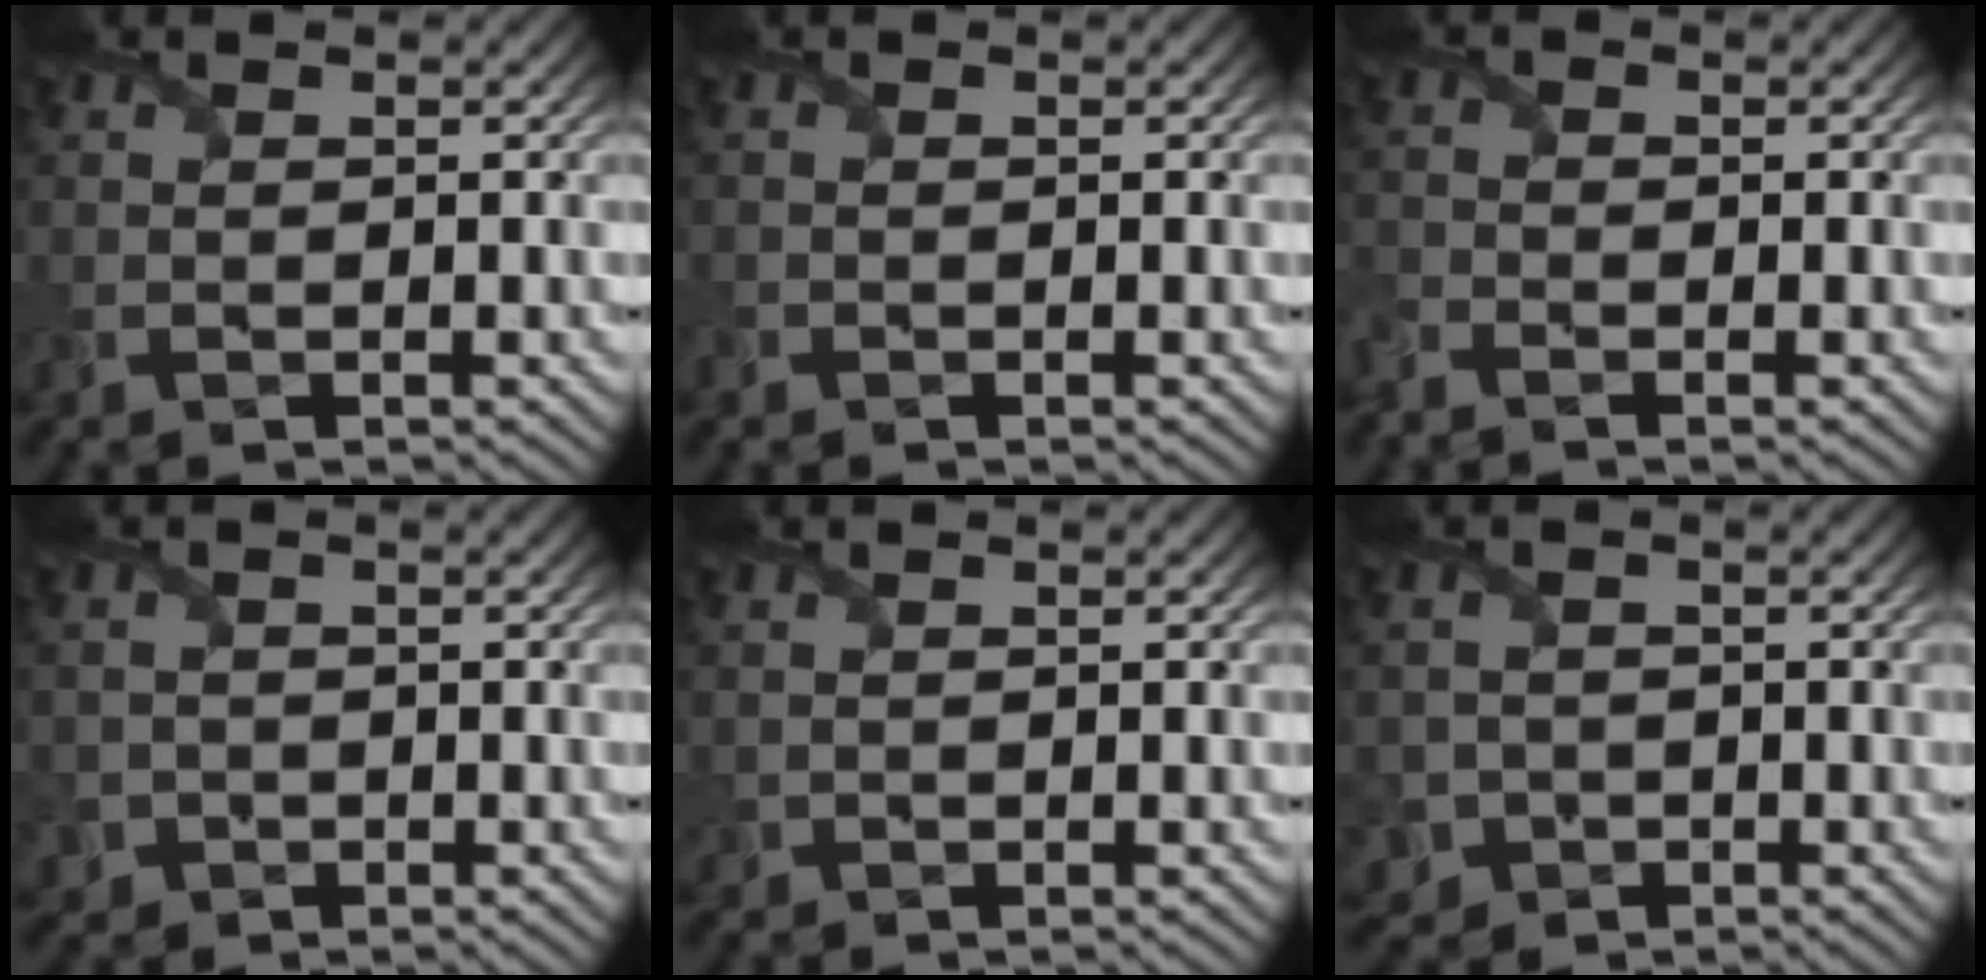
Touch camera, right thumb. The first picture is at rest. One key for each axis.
{"total": 0.6, "fx": -0.5, "fy": 0.3, "fz": 0.0, "tx": -0.001, "ty": -0.005, "tz": -0.009}
{"total": 2.7, "fx": -2.3, "fy": 1.0, "fz": 1.0, "tx": -0.031, "ty": -0.013, "tz": -0.061}
{"total": 2.5, "fx": -1.0, "fy": 2.2, "fz": 0.3, "tx": -0.008, "ty": -0.009, "tz": -0.020}
{"total": 0.7, "fx": -0.1, "fy": 0.7, "fz": 0.2, "tx": -0.006, "ty": -0.006, "tz": -0.001}
{"total": 3.7, "fx": -1.5, "fy": 3.3, "fz": 0.7, "tx": -0.024, "ty": -0.010, "tz": -0.037}